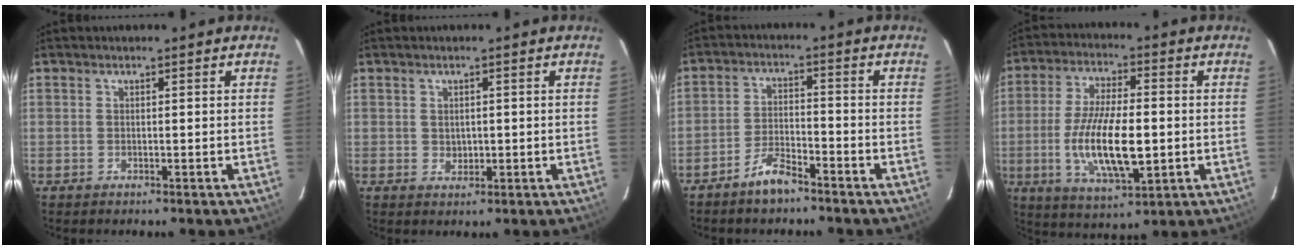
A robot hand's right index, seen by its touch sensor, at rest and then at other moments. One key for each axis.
{"total": 1.7, "fx": 0.1, "fy": 1.6, "fz": 0.7, "tx": -0.009, "ty": 0.000, "tz": 0.007}
{"total": 5.5, "fx": -4.5, "fy": 1.5, "fz": 2.6, "tx": -0.064, "ty": 0.007, "tz": -0.084}
{"total": 14.2, "fx": -2.1, "fy": 5.4, "fz": 12.9, "tx": -0.253, "ty": -0.013, "tz": -0.030}